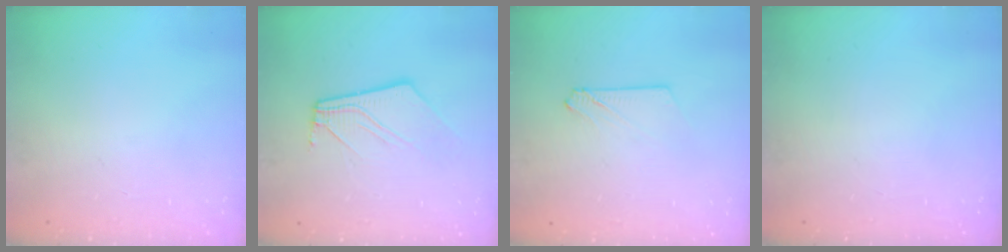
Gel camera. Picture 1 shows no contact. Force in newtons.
{"total": 10.2, "press": 10.1, "slide": 1.2}
{"total": 3.0, "press": 3.0, "slide": 0.4}
{"total": 0.0}